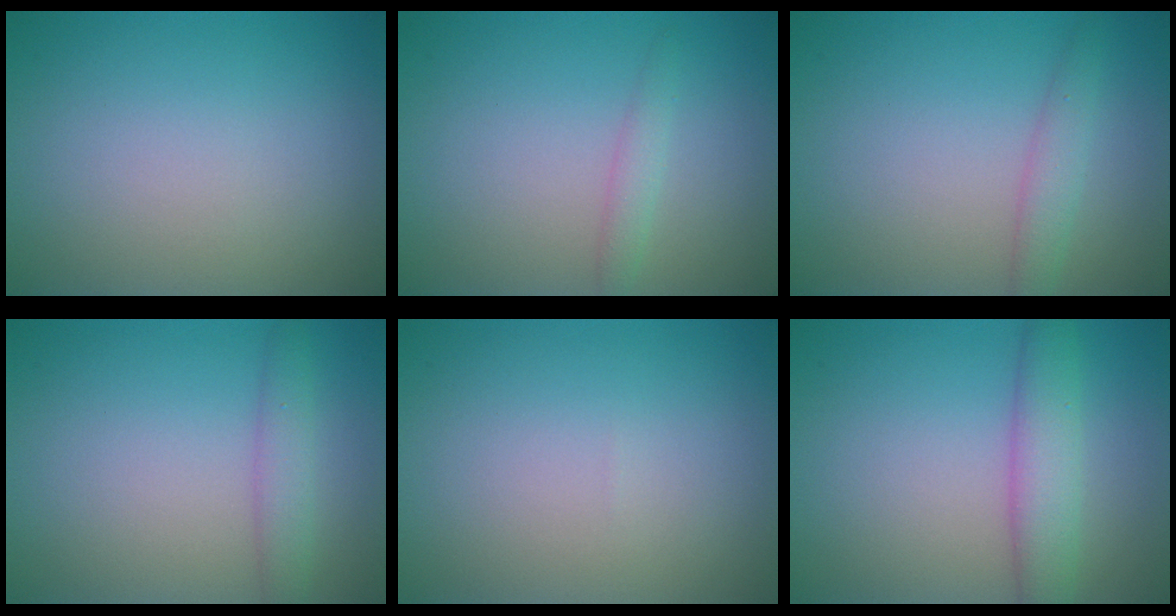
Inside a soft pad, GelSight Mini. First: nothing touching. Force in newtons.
{"total": 1.3, "press": 1.3, "slide": 0.0}
{"total": 1.9, "press": 1.9, "slide": 0.1}
{"total": 2.2, "press": 2.2, "slide": 0.1}
{"total": 0.0}
{"total": 3.8, "press": 3.8, "slide": 0.1}